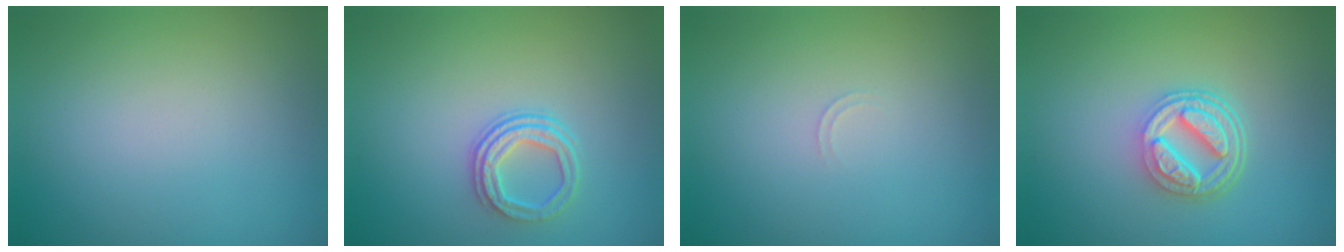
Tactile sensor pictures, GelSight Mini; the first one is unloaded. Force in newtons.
{"total": 2.8, "press": 2.3, "slide": 1.5}
{"total": 0.6, "press": 0.6, "slide": 0.2}
{"total": 5.1, "press": 3.6, "slide": 3.5}